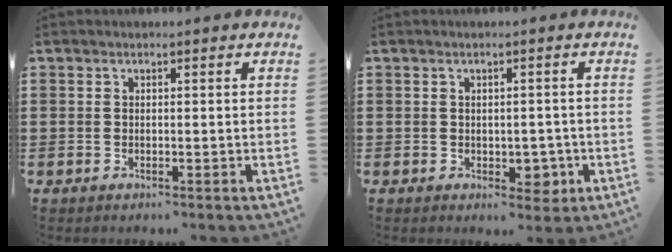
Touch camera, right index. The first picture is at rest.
{"total": 3.3, "force": [-0.9, 2.2, 2.3], "torque": [-0.034, 0.000, -0.017]}